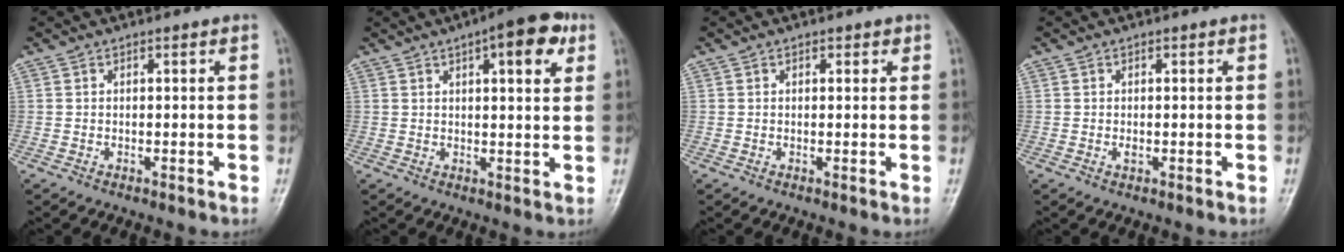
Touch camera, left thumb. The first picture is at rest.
{"total": 9.9, "force": [4.5, 3.5, 8.1], "torque": [-0.084, -0.004, 0.056]}
{"total": 1.4, "force": [0.7, 1.0, 0.6], "torque": [0.007, -0.001, 0.005]}
{"total": 1.1, "force": [-0.2, 0.8, 0.8], "torque": [-0.008, -0.001, -0.005]}